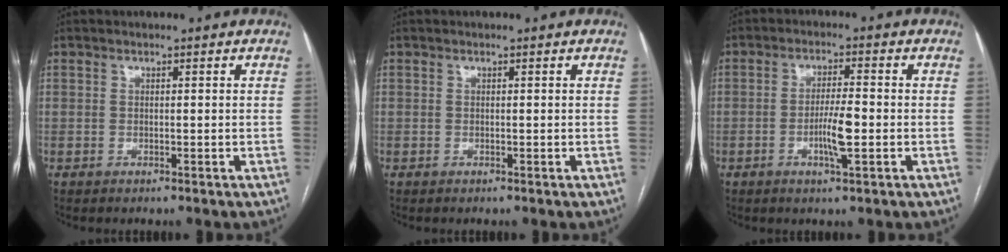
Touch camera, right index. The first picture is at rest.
{"total": 0.0}
{"total": 5.3, "force": [-1.5, 0.4, 5.0], "torque": [-0.096, -0.005, -0.026]}